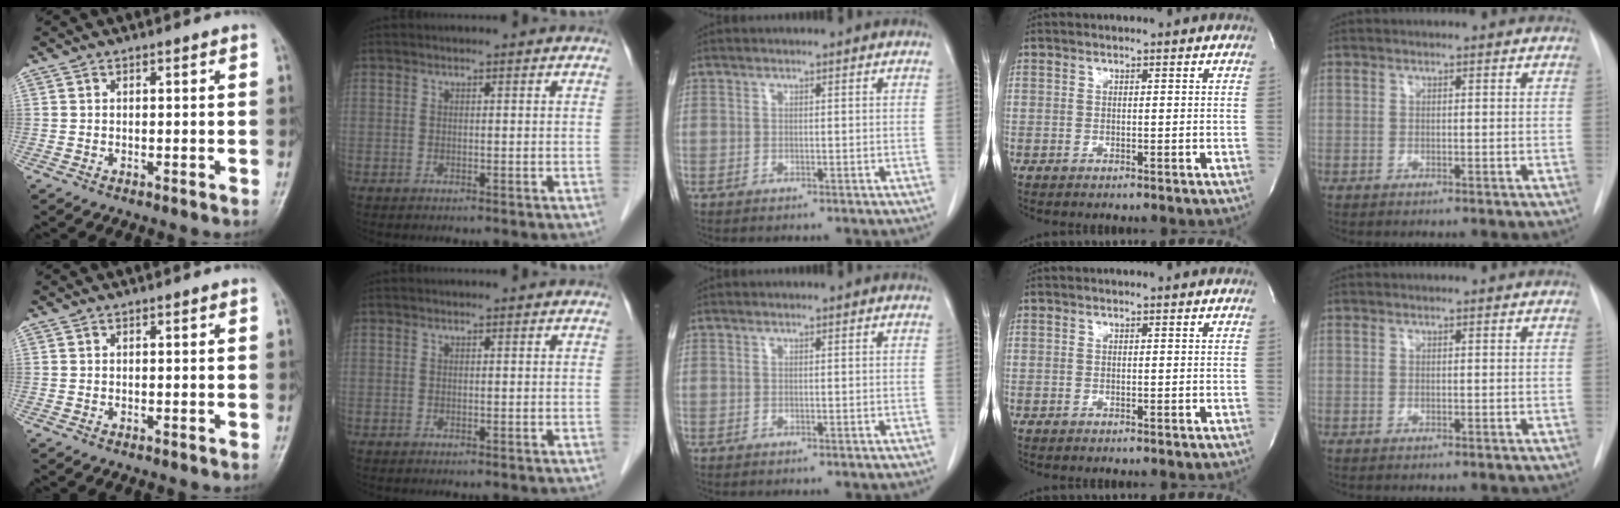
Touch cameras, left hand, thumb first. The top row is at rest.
{}